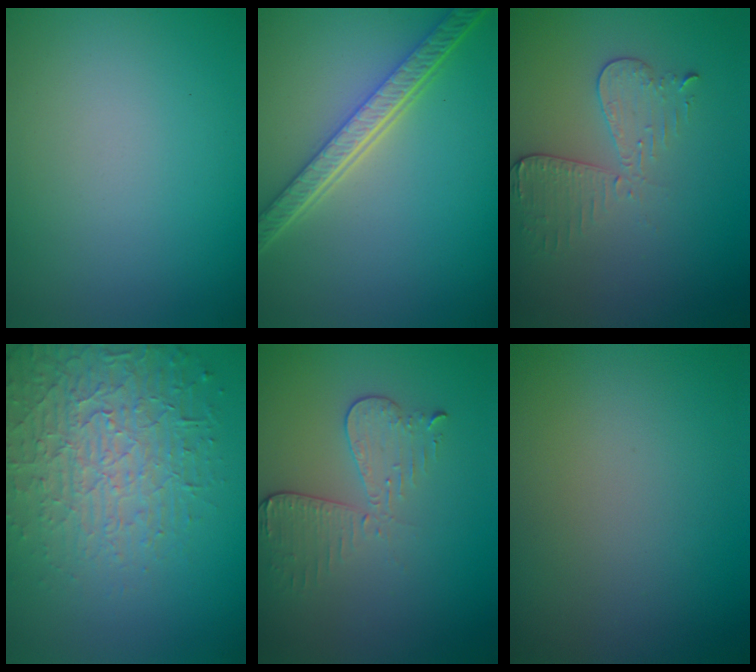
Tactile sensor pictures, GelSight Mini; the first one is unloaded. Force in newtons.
{"total": 5.4, "press": 4.2, "slide": 3.4}
{"total": 2.9, "press": 2.7, "slide": 1.2}
{"total": 5.9, "press": 4.7, "slide": 3.5}
{"total": 3.1, "press": 2.8, "slide": 1.4}
{"total": 0.0}